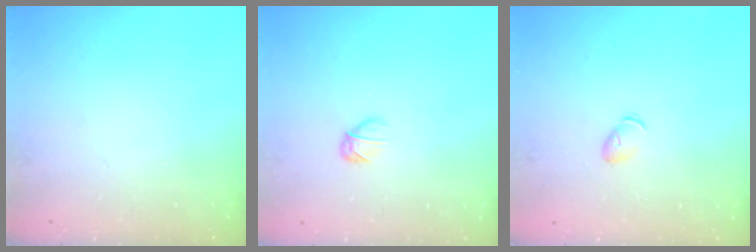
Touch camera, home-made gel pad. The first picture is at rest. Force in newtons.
{"total": 2.7, "press": 2.7, "slide": 0.7}
{"total": 4.6, "press": 4.5, "slide": 1.1}